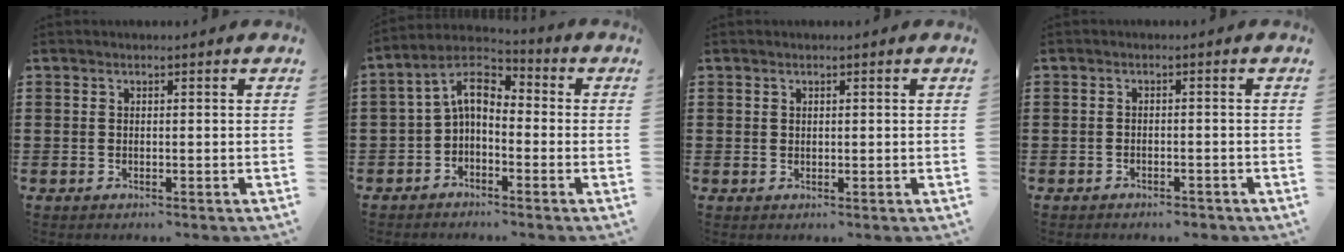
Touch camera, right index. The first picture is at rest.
{"total": 5.6, "force": [0.1, 2.7, 4.8], "torque": [-0.120, -0.008, -0.011]}
{"total": 0.6, "force": [0.3, 0.5, 0.1], "torque": [-0.004, 0.003, 0.007]}
{"total": 1.5, "force": [-1.5, 0.1, 0.2], "torque": [-0.008, -0.001, -0.030]}